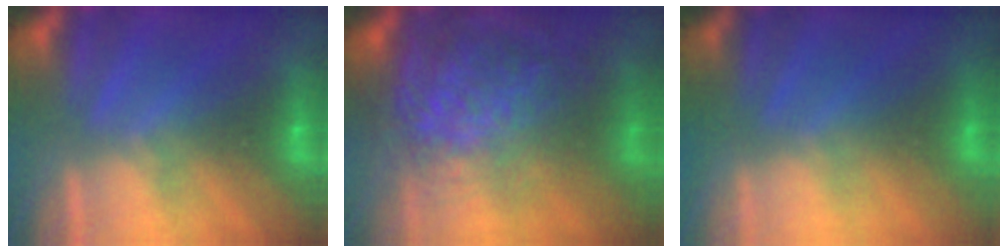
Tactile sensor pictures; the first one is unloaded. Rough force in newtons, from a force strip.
{"total": 8.1}
{"total": 2.9}